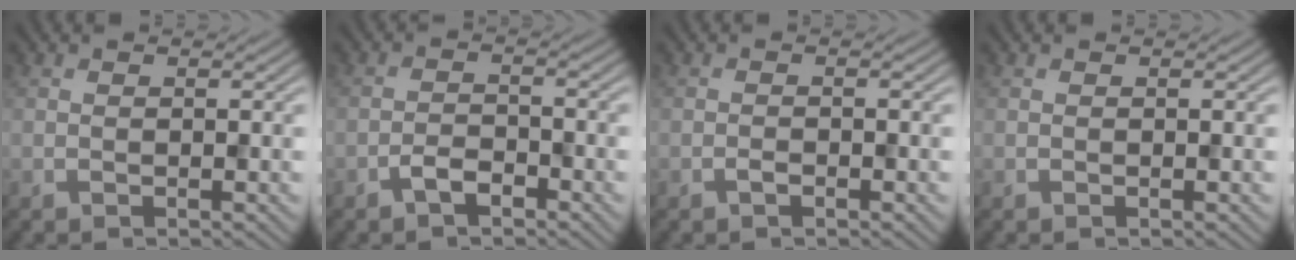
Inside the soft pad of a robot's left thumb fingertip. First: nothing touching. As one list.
[{"total": 2.7, "force": [-1.9, 1.2, 1.5], "torque": [-0.027, 0.004, -0.041]}, {"total": 1.0, "force": [-0.7, 0.4, 0.6], "torque": [-0.010, 0.002, -0.013]}, {"total": 0.0}]